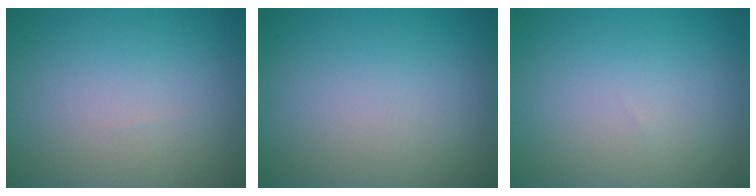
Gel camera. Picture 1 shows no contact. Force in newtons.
{"total": 0.0}
{"total": 0.0}